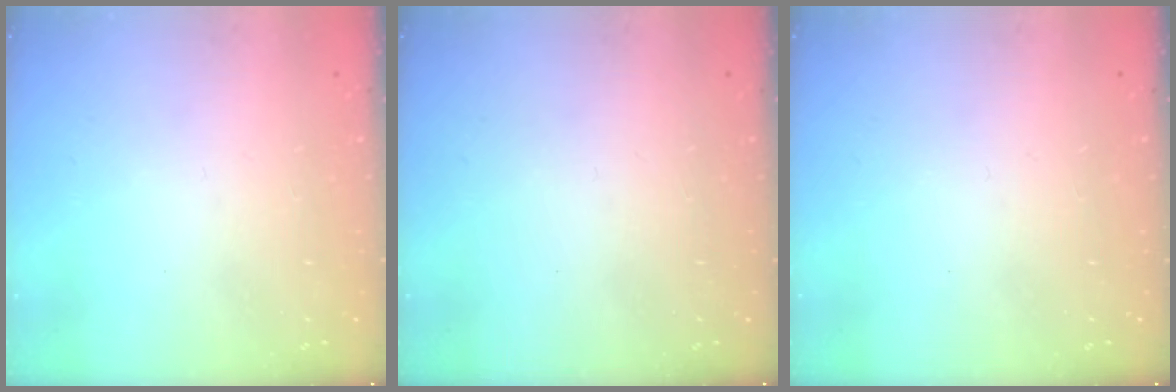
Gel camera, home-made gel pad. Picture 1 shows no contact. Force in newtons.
{"total": 0.0}
{"total": 0.0}